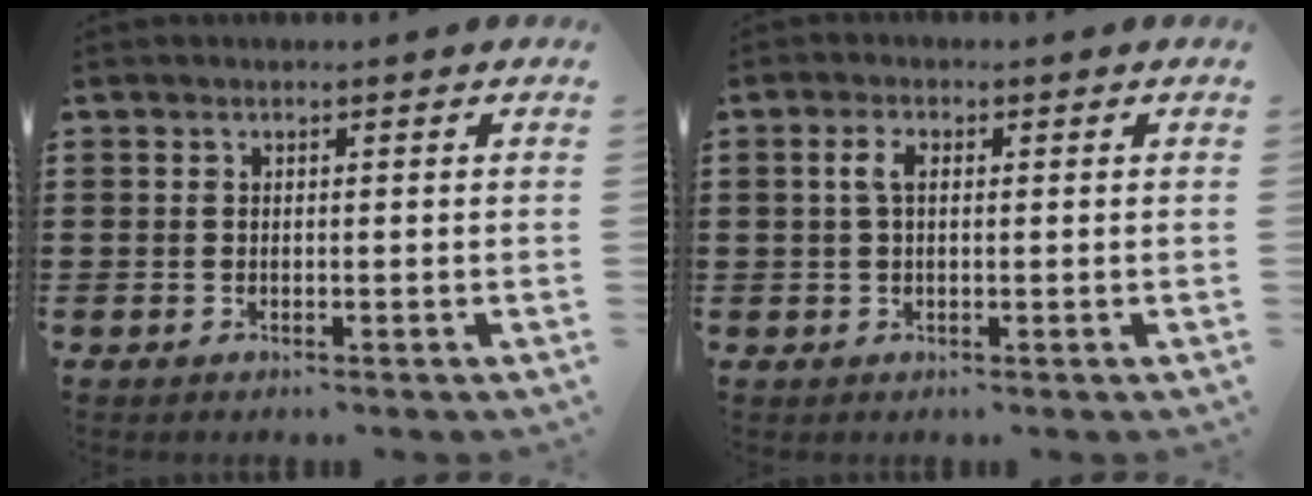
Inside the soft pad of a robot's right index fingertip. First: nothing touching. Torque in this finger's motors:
{"motor_torque": [0.53, -0.32, 0.22, 0.07]}